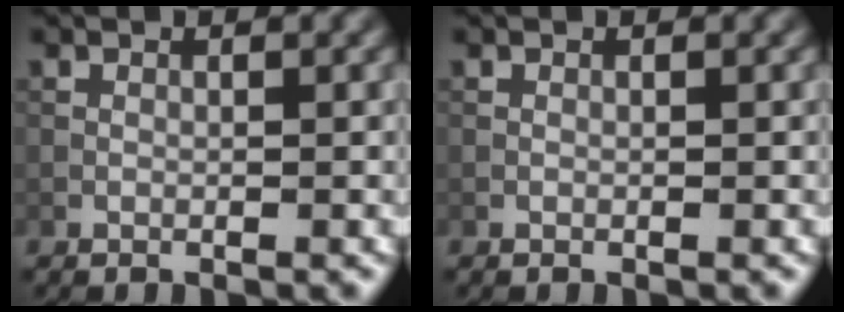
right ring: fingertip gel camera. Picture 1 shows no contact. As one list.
[{"total": 0.0}]